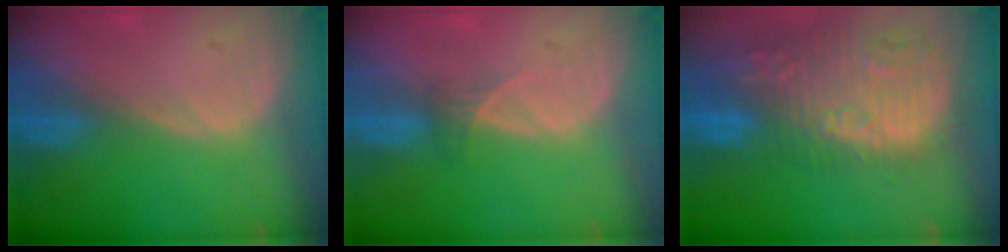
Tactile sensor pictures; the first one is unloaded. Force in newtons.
{"total": 1.6, "press": 1.3, "slide": 0.9}
{"total": 15.0, "press": 12.8, "slide": 7.8}